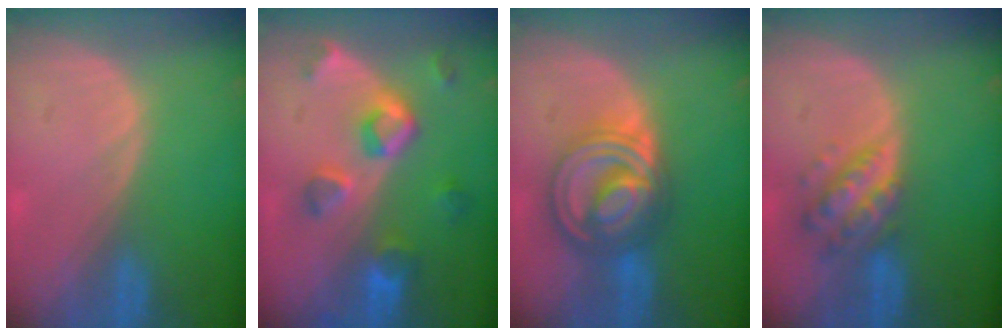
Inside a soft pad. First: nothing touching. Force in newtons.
{"total": 7.8, "press": 7.0, "slide": 3.4}
{"total": 9.2, "press": 9.2, "slide": 0.6}
{"total": 6.4, "press": 5.7, "slide": 2.8}